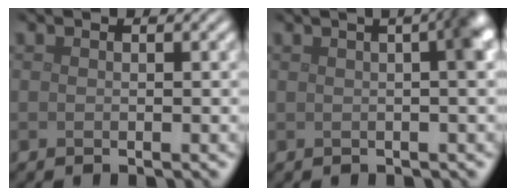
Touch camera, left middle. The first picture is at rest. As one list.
[{"total": 6.1, "force": [1.1, 2.7, 5.4], "torque": [-0.017, 0.034, -0.004]}]